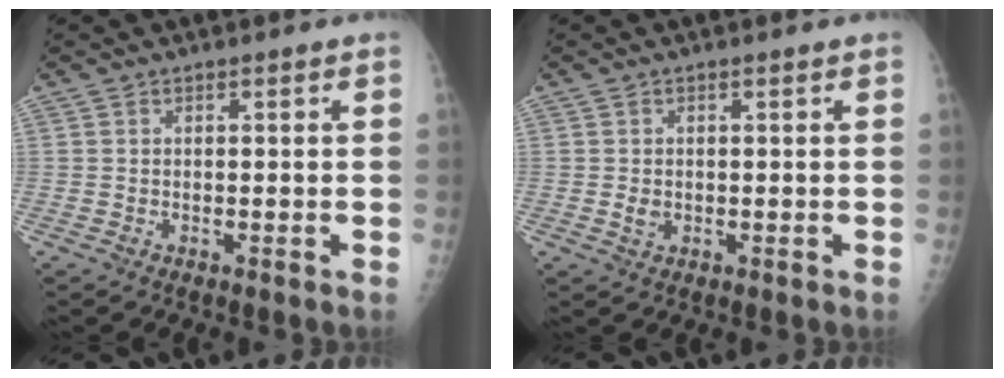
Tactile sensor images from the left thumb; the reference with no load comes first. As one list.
[{"total": 1.6, "force": [0.0, 1.2, 1.1], "torque": [-0.016, -0.001, 0.003]}]